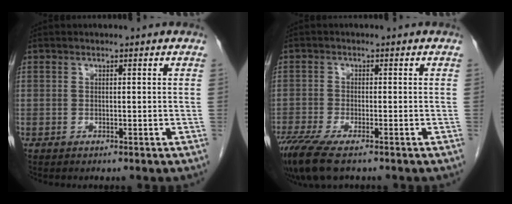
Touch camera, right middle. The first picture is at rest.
{"total": 7.4, "force": [-5.3, 1.4, 4.9], "torque": [-0.092, -0.020, -0.093]}